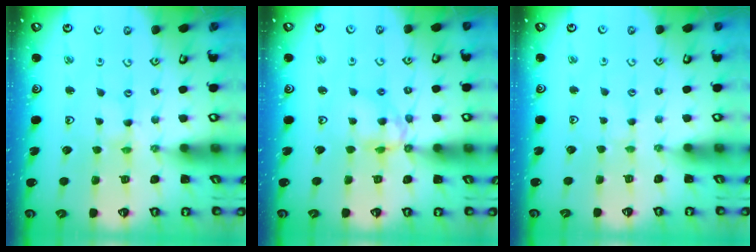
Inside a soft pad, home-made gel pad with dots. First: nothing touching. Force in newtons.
{"total": 7.8, "press": 7.7, "slide": 1.0}
{"total": 1.2, "press": 1.2, "slide": 0.2}